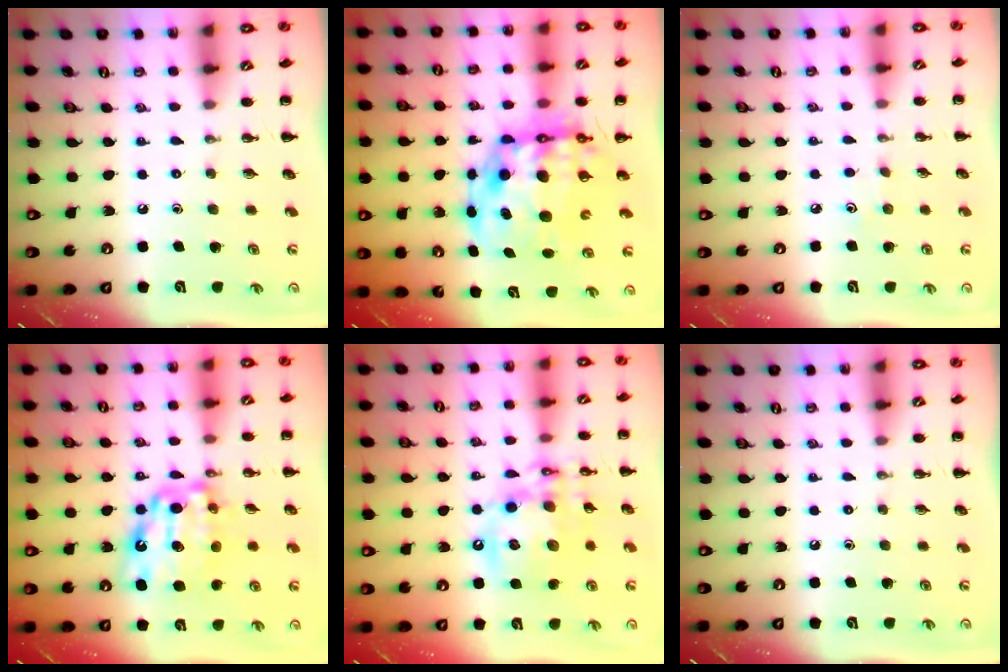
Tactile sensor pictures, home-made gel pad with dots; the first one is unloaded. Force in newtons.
{"total": 15.8, "press": 15.3, "slide": 3.8}
{"total": 2.8, "press": 2.7, "slide": 0.8}
{"total": 15.5, "press": 15.4, "slide": 1.7}
{"total": 16.7, "press": 16.4, "slide": 3.3}
{"total": 0.0}